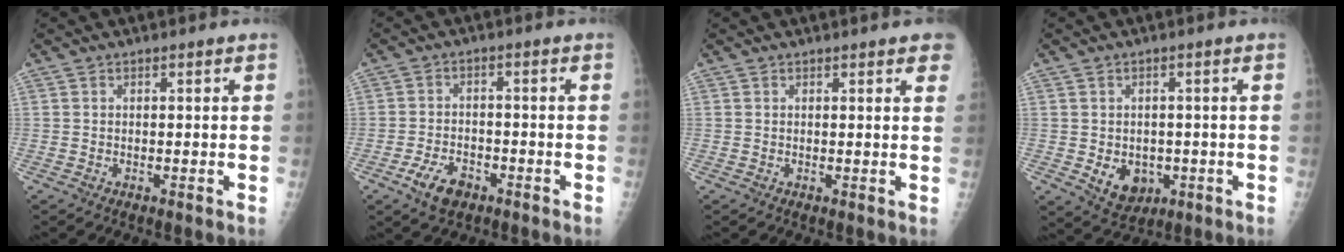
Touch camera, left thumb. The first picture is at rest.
{"total": 5.9, "force": [-3.4, 3.4, 3.5], "torque": [-0.060, 0.018, -0.057]}
{"total": 4.8, "force": [3.1, 1.1, 3.5], "torque": [-0.027, 0.001, 0.029]}
{"total": 6.4, "force": [-1.4, 5.0, 3.7], "torque": [-0.034, 0.001, -0.005]}